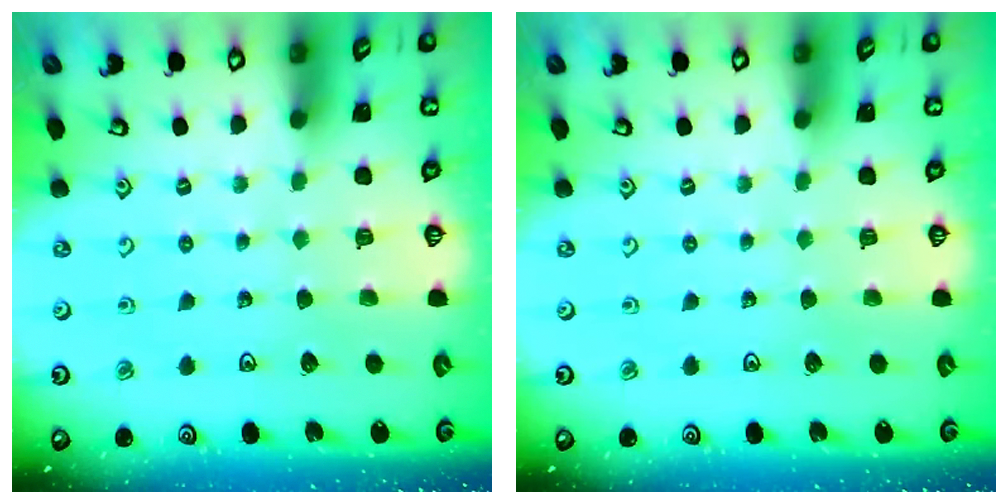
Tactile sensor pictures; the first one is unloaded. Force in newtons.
{"total": 0.0}